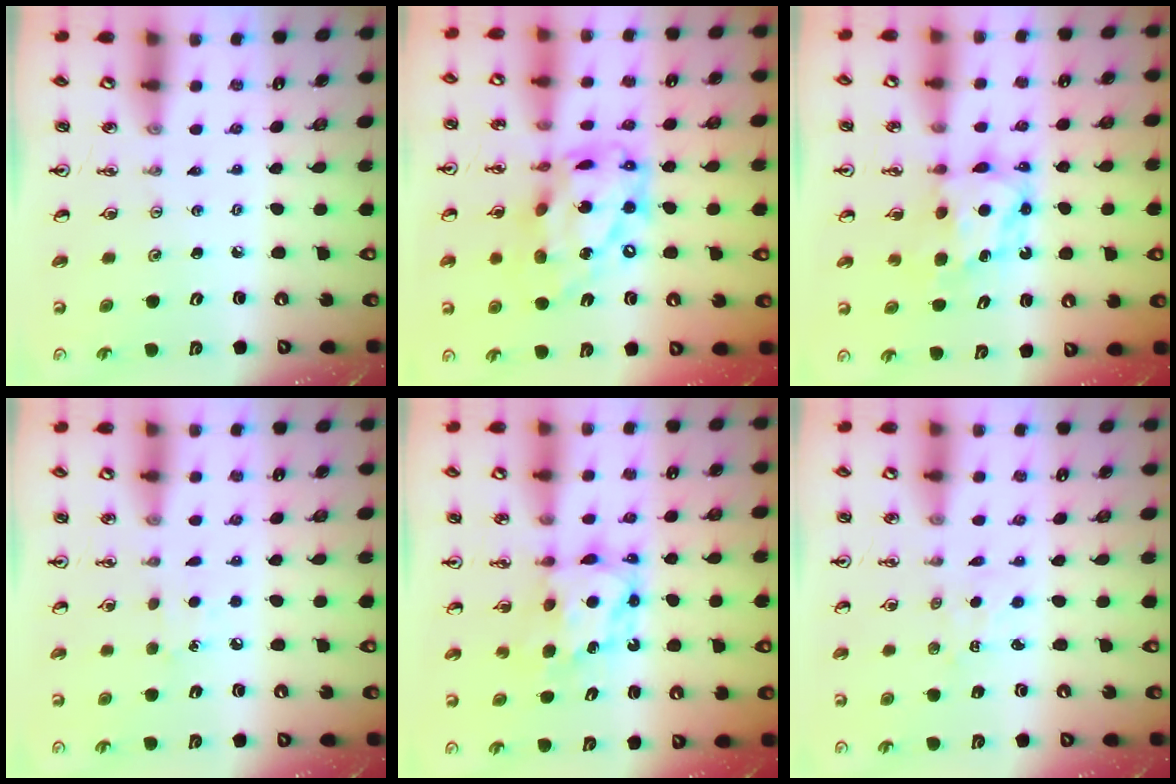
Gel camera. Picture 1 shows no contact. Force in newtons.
{"total": 20.3, "press": 20.2, "slide": 1.6}
{"total": 6.5, "press": 6.5, "slide": 0.3}
{"total": 6.4, "press": 6.4, "slide": 0.8}
{"total": 6.2, "press": 6.2, "slide": 0.2}
{"total": 1.3, "press": 1.3, "slide": 0.2}